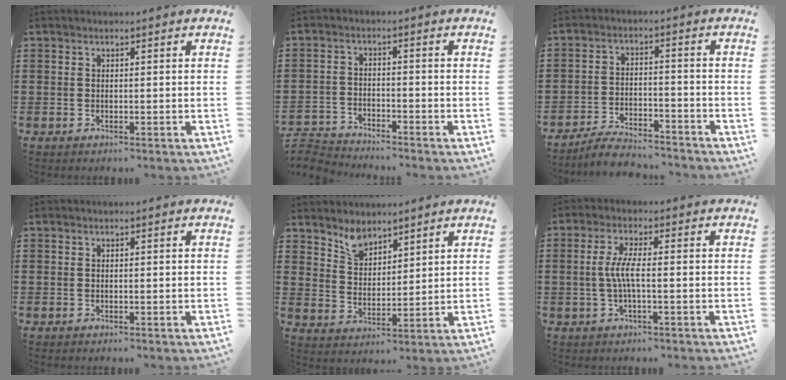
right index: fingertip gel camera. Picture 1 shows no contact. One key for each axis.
{"total": 3.3, "fx": -3.2, "fy": 0.3, "fz": -0.2, "tx": -0.013, "ty": -0.003, "tz": -0.073}
{"total": 5.1, "fx": -4.9, "fy": 0.6, "fz": 1.2, "tx": -0.021, "ty": 0.007, "tz": -0.096}
{"total": 0.0}
{"total": 4.4, "fx": 3.9, "fy": 1.9, "fz": 1.0, "tx": -0.035, "ty": -0.003, "tz": 0.073}
{"total": 4.3, "fx": -0.5, "fy": 0.6, "fz": 4.2, "tx": -0.099, "ty": -0.008, "tz": -0.019}